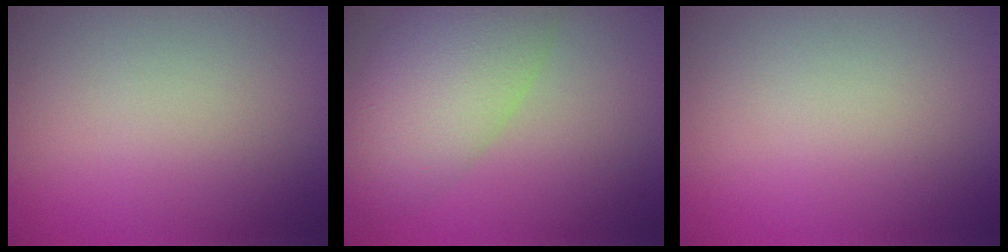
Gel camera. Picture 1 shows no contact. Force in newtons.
{"total": 7.6, "press": 7.6, "slide": 0.4}
{"total": 0.0}